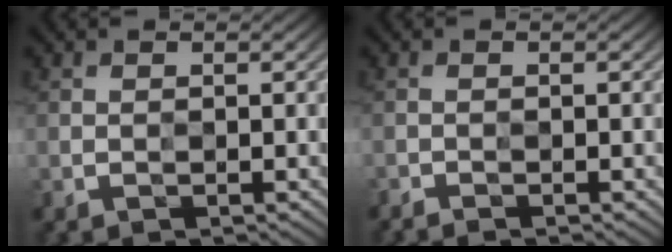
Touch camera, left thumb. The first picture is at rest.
{"total": 1.5, "force": [-1.3, 0.0, 0.9], "torque": [-0.016, -0.002, -0.022]}